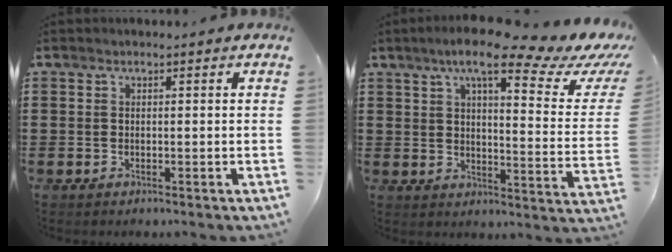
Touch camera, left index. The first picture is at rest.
{"total": 11.5, "force": [8.2, 1.4, 7.9], "torque": [-0.140, -0.034, 0.127]}